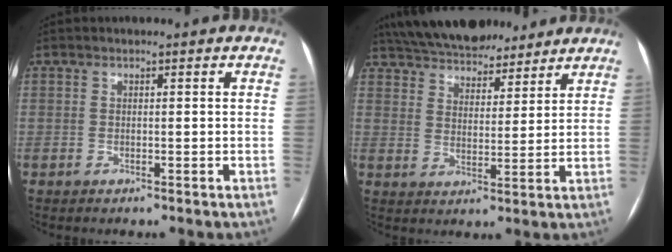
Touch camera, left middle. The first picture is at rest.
{"total": 16.4, "force": [14.3, 5.2, 6.1], "torque": [-0.114, 0.028, 0.223]}